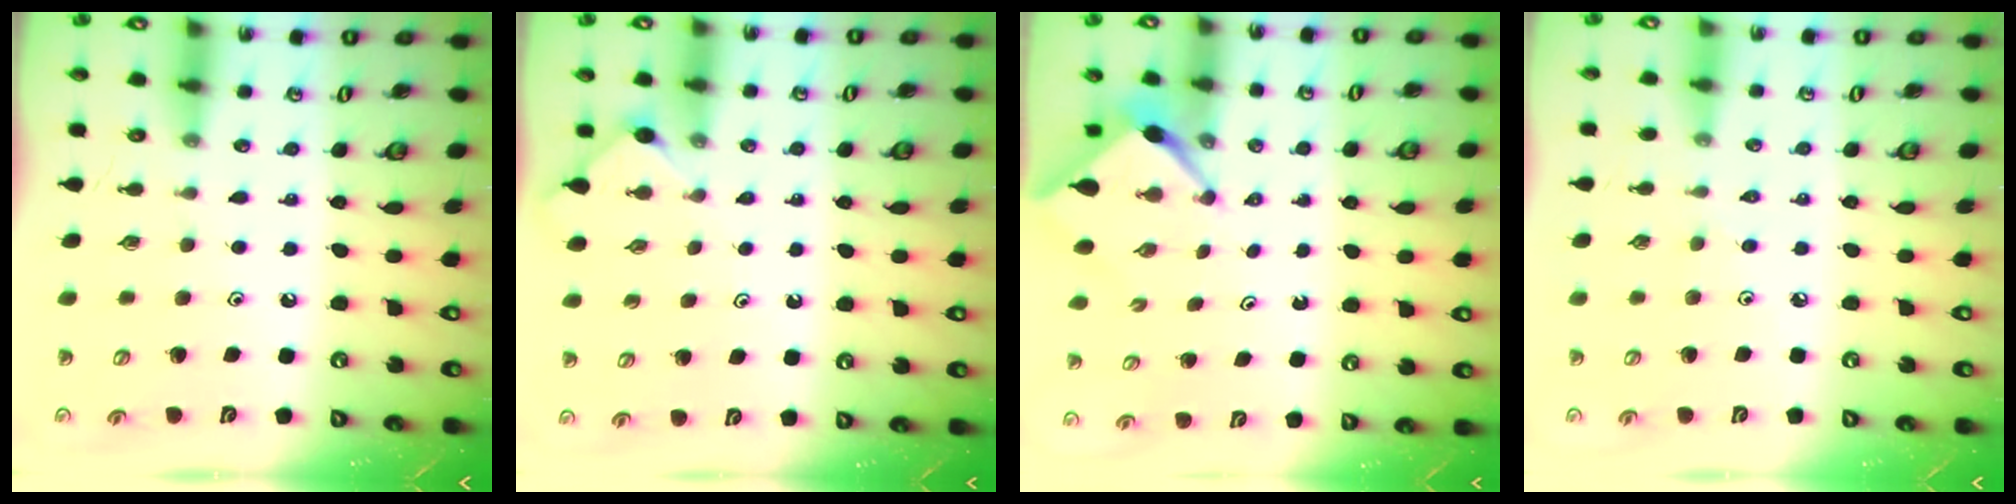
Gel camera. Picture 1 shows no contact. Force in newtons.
{"total": 2.4, "press": 2.4, "slide": 0.3}
{"total": 2.6, "press": 2.6, "slide": 0.3}
{"total": 2.1, "press": 2.1, "slide": 0.5}